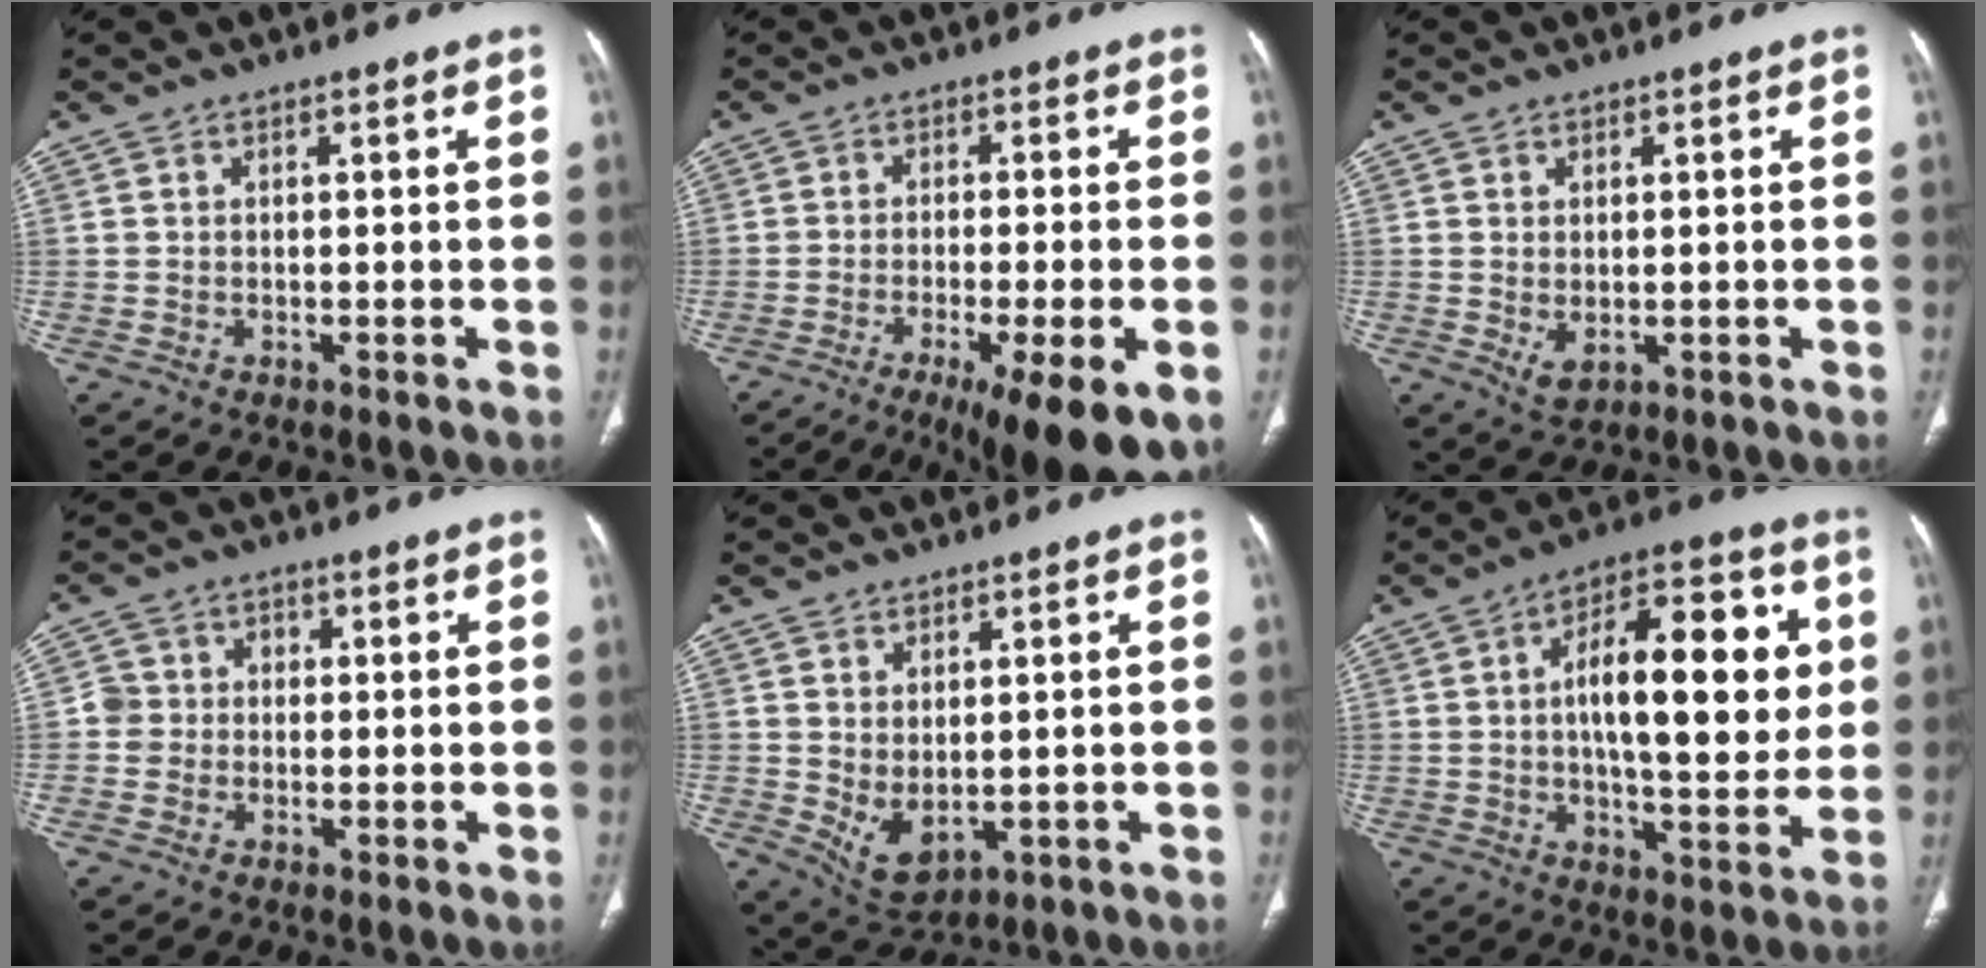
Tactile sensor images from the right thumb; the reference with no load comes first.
{"total": 14.7, "force": [-7.5, 3.0, 12.3], "torque": [-0.152, -0.006, -0.110]}
{"total": 3.0, "force": [-0.3, 1.8, 2.3], "torque": [-0.039, -0.006, 0.007]}
{"total": 3.9, "force": [-0.4, 3.8, 0.9], "torque": [0.008, 0.013, -0.013]}
{"total": 6.3, "force": [-0.1, 3.7, 5.1], "torque": [-0.082, -0.011, 0.023]}
{"total": 20.3, "force": [3.0, 8.5, 18.2], "torque": [-0.234, 0.013, 0.038]}